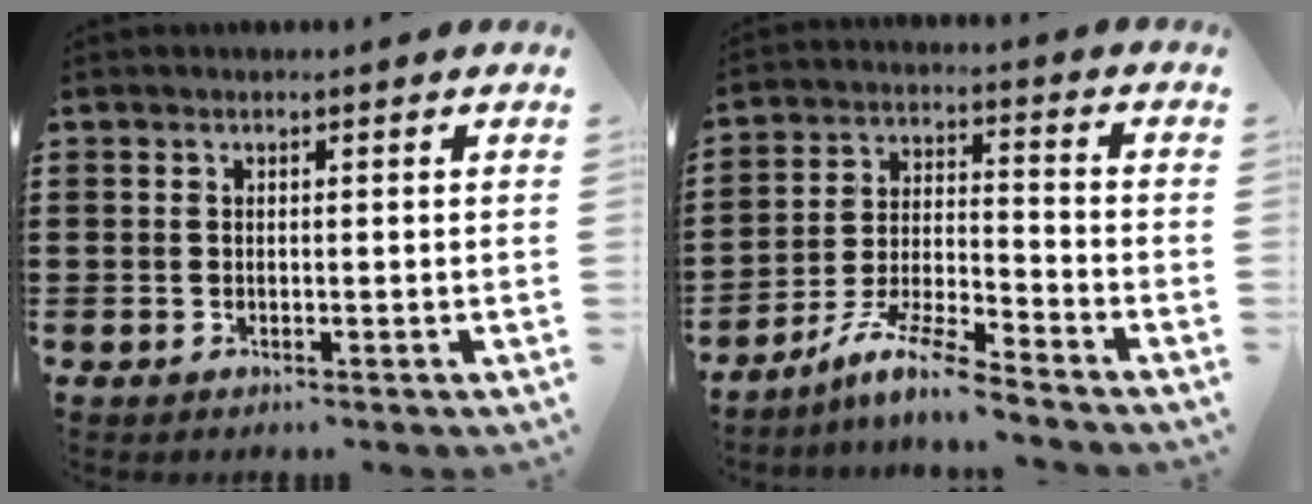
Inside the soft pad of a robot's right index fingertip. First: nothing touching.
{"total": 8.2, "force": [-7.2, 0.3, 4.0], "torque": [-0.087, 0.000, -0.142]}